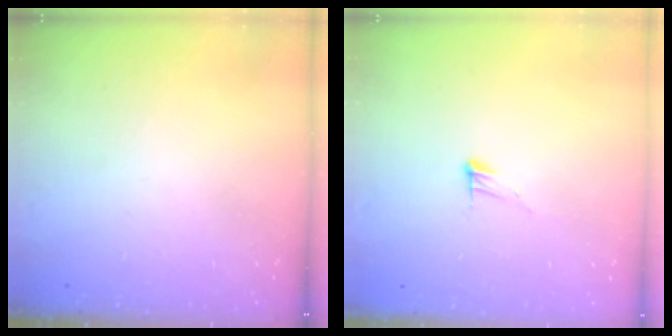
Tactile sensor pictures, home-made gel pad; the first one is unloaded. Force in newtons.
{"total": 5.2, "press": 5.1, "slide": 0.4}